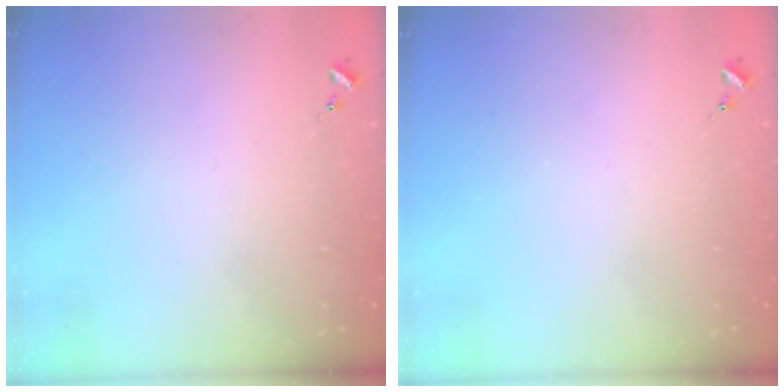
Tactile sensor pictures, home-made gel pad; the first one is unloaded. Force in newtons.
{"total": 0.0}